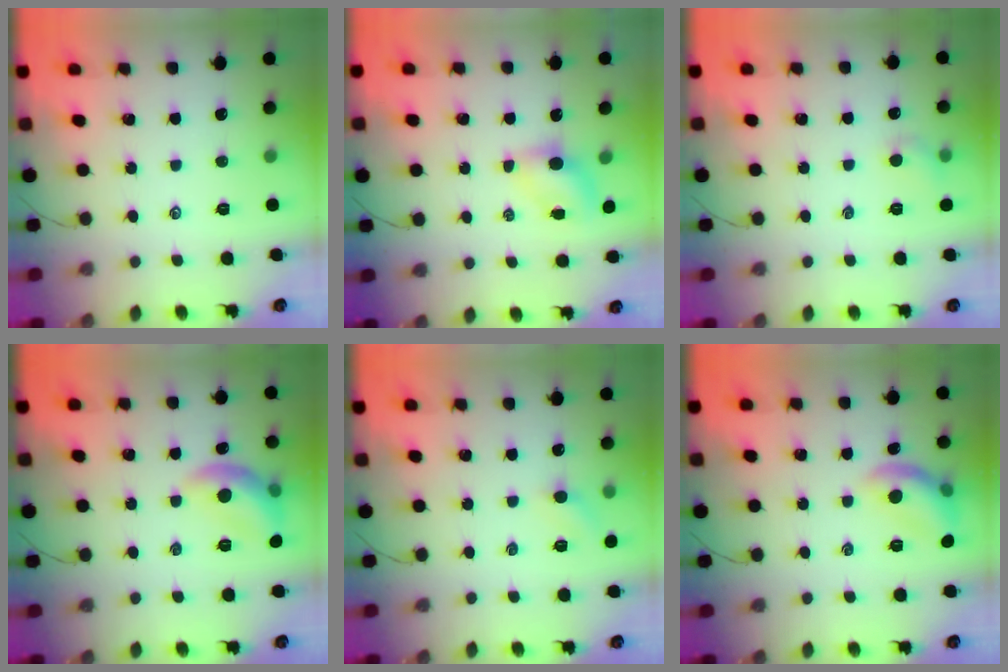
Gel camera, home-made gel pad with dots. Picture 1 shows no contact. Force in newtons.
{"total": 4.4, "press": 4.4, "slide": 0.7}
{"total": 5.4, "press": 5.2, "slide": 1.4}
{"total": 11.3, "press": 11.3, "slide": 0.9}
{"total": 4.9, "press": 4.8, "slide": 1.2}
{"total": 10.5, "press": 10.4, "slide": 0.5}